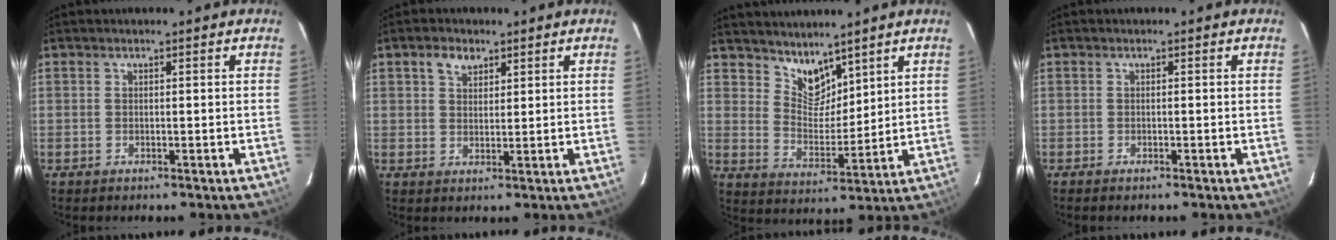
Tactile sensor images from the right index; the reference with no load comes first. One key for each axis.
{"total": 3.5, "fx": 2.1, "fy": 2.3, "fz": 1.6, "tx": -0.025, "ty": 0.010, "tz": 0.038}
{"total": 7.2, "fx": 5.9, "fy": 3.2, "fz": 2.3, "tx": -0.030, "ty": -0.002, "tz": 0.116}
{"total": 0.9, "fx": -0.8, "fy": 0.2, "fz": 0.4, "tx": -0.010, "ty": -0.003, "tz": -0.015}